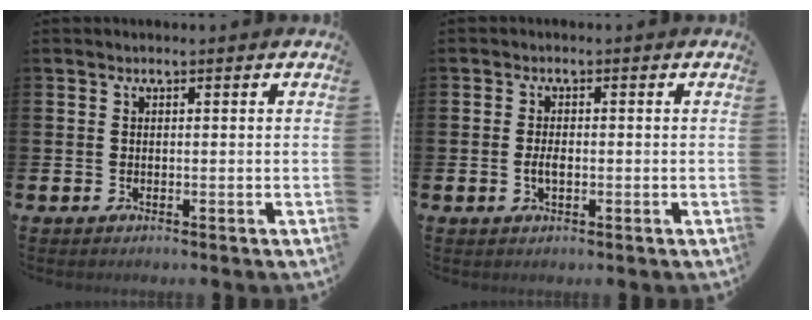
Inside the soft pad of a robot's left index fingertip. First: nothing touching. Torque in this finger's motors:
{"motor_torque": [0.53, 0.11, 0.06, 0.08]}